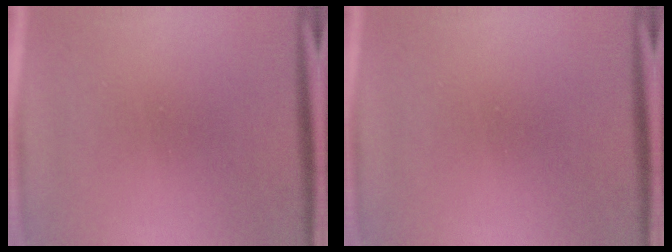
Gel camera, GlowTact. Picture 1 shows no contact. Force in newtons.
{"total": 0.0}